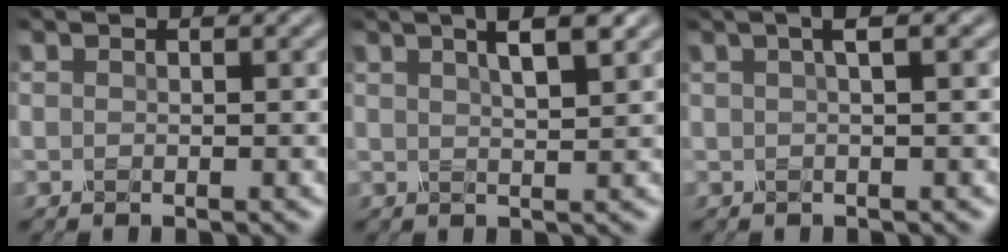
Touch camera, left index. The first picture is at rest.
{"total": 5.4, "force": [2.9, 1.6, 4.2], "torque": [-0.041, 0.025, 0.020]}
{"total": 3.2, "force": [1.1, 1.1, 2.8], "torque": [-0.021, 0.012, -0.006]}